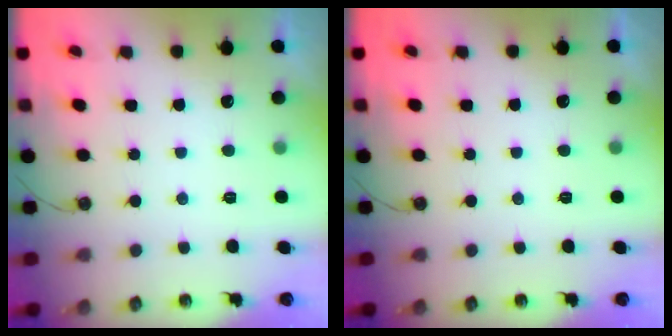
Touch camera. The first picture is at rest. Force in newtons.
{"total": 0.0}